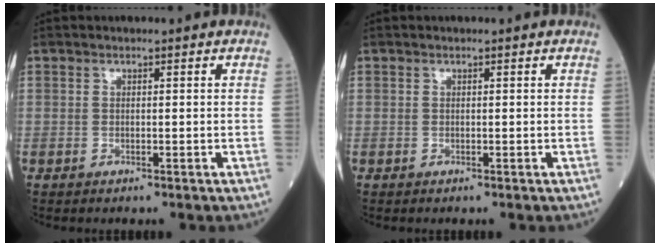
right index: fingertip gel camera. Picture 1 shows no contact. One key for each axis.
{"total": 0.0}